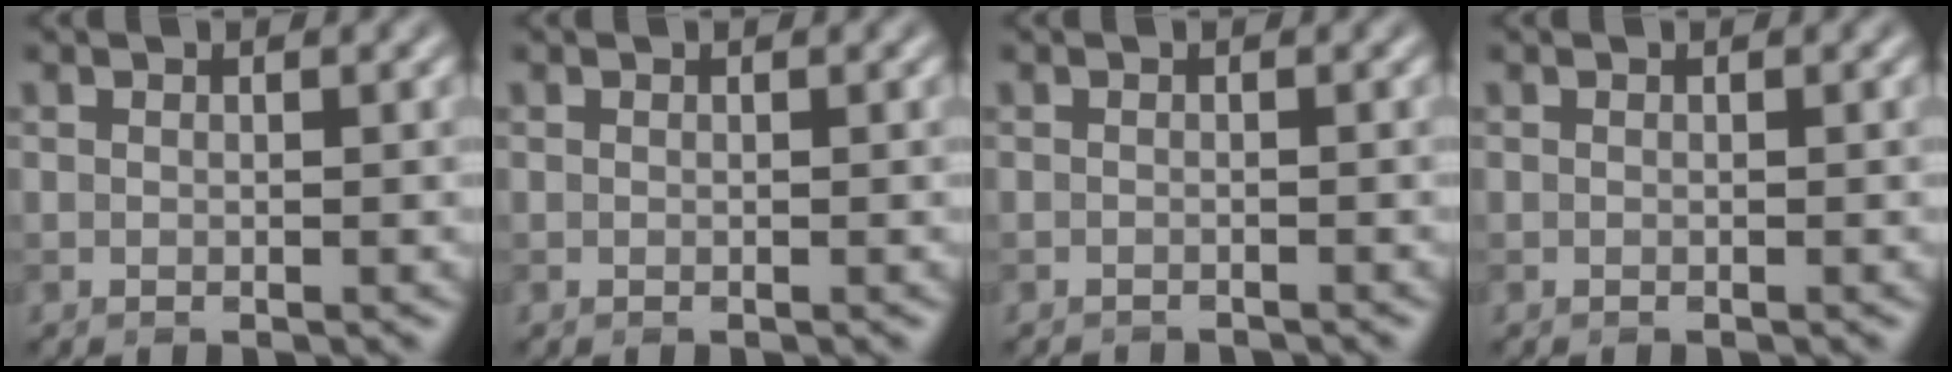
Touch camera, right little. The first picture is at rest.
{"total": 0.0}
{"total": 1.9, "force": [-1.9, 0.2, 0.2], "torque": [0.005, -0.009, -0.026]}
{"total": 0.0}